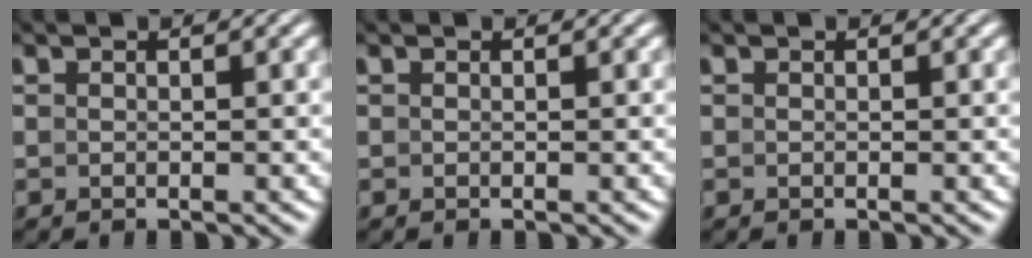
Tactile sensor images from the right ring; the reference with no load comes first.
{"total": 0.0}
{"total": 0.0}